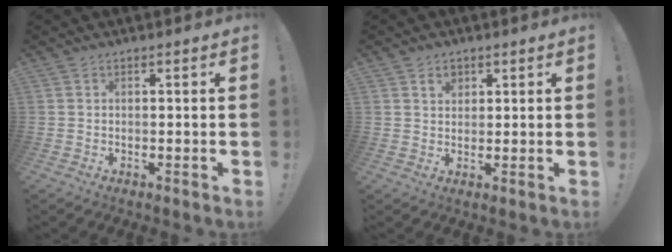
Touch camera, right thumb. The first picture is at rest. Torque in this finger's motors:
{"motor_torque": [0.31, 0.63, 0.02, -0.03, 0.00]}